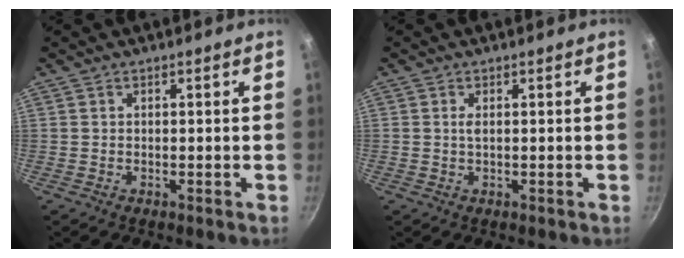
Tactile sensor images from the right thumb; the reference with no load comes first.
{"total": 0.9, "force": [0.2, 0.3, 0.8], "torque": [-0.017, 0.000, 0.002]}